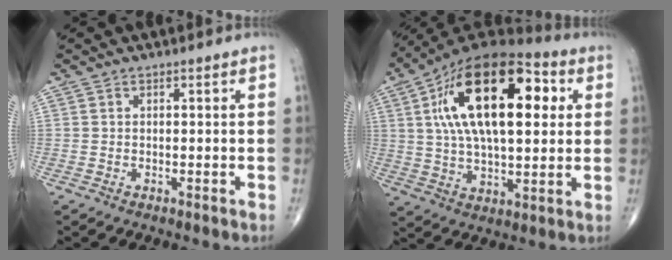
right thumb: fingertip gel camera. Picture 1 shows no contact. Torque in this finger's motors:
{"motor_torque": [-1.34, 3.20, 2.13, 0.64, 0.78]}